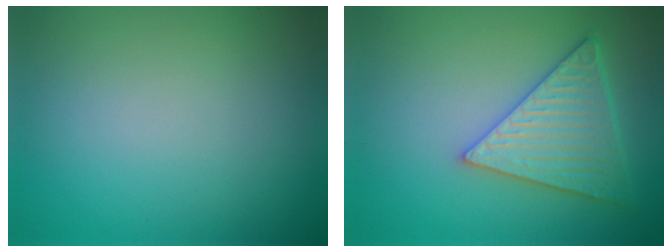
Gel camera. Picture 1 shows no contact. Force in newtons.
{"total": 5.4, "press": 4.9, "slide": 2.4}